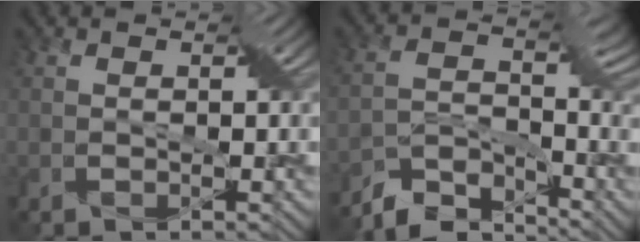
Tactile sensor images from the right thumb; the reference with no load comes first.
{"total": 6.5, "force": [-5.7, 2.1, 2.3], "torque": [-0.063, -0.010, -0.108]}